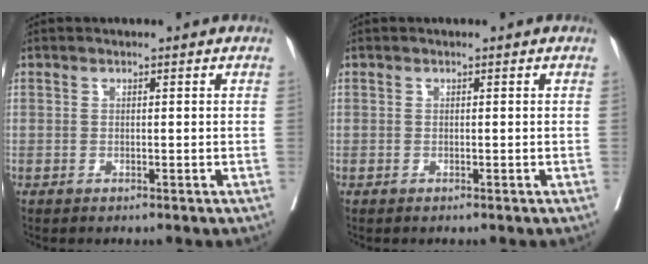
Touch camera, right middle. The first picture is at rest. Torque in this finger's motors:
{"motor_torque": [-0.05, -0.15, 0.05, 0.00]}